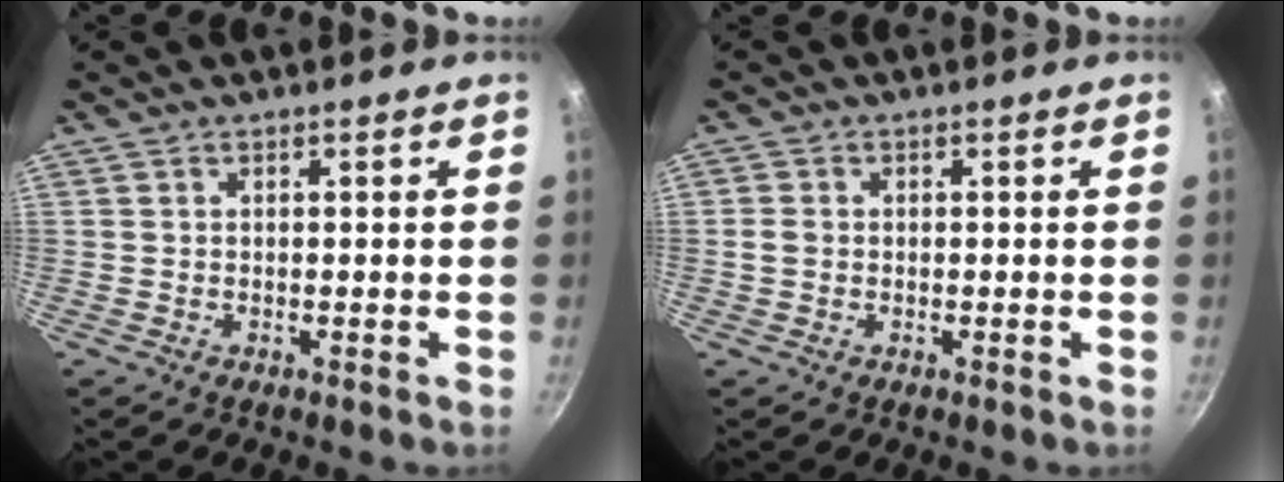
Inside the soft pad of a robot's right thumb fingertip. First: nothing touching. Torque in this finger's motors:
{"motor_torque": [0.17, 0.35, 0.20, -0.17, 0.15]}